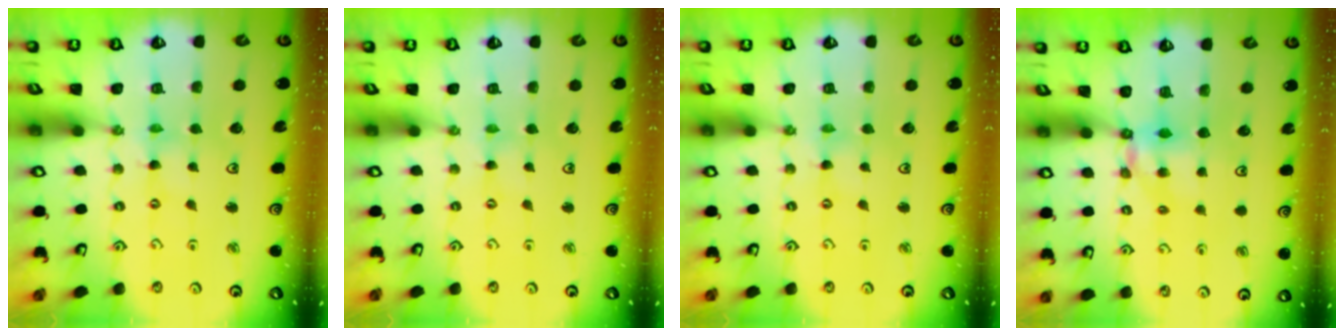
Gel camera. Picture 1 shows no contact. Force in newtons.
{"total": 0.0}
{"total": 0.0}
{"total": 6.4, "press": 6.3, "slide": 0.5}